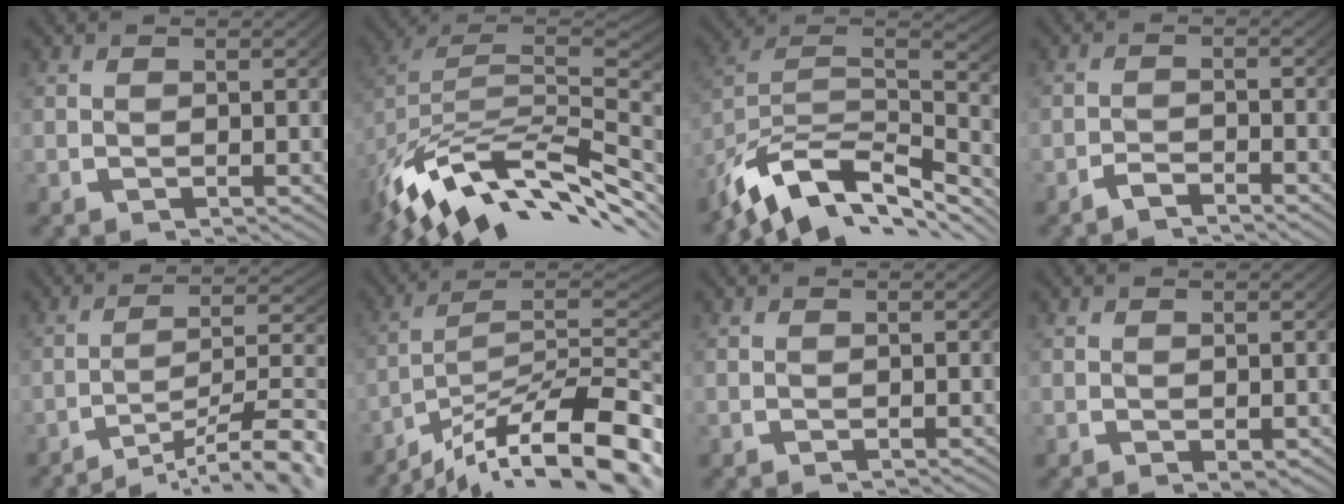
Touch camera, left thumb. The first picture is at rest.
{"total": 15.9, "force": [-6.1, 9.8, 11.0], "torque": [-0.188, -0.029, -0.081]}
{"total": 13.5, "force": [-4.9, 8.3, 9.5], "torque": [-0.190, -0.032, -0.066]}
{"total": 1.7, "force": [-1.7, 0.3, 0.4], "torque": [-0.007, 0.000, -0.036]}
{"total": 9.1, "force": [-4.4, 4.3, 6.7], "torque": [-0.103, -0.023, -0.056]}
{"total": 14.6, "force": [-5.2, 8.8, 10.4], "torque": [-0.169, -0.036, -0.068]}
{"total": 0.0}
{"total": 0.8, "force": [0.3, 0.5, 0.5], "torque": [-0.005, -0.005, 0.011]}